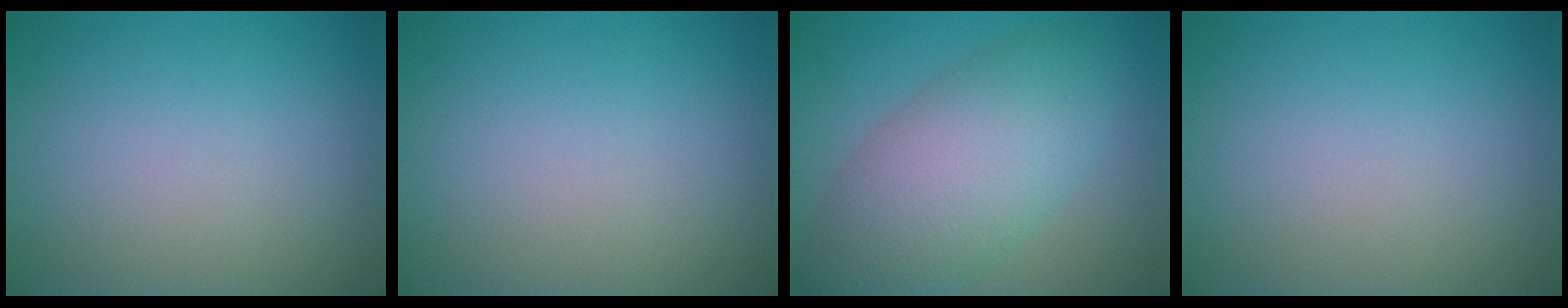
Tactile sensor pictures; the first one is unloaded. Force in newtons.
{"total": 0.0}
{"total": 7.9, "press": 7.9, "slide": 0.2}
{"total": 0.0}